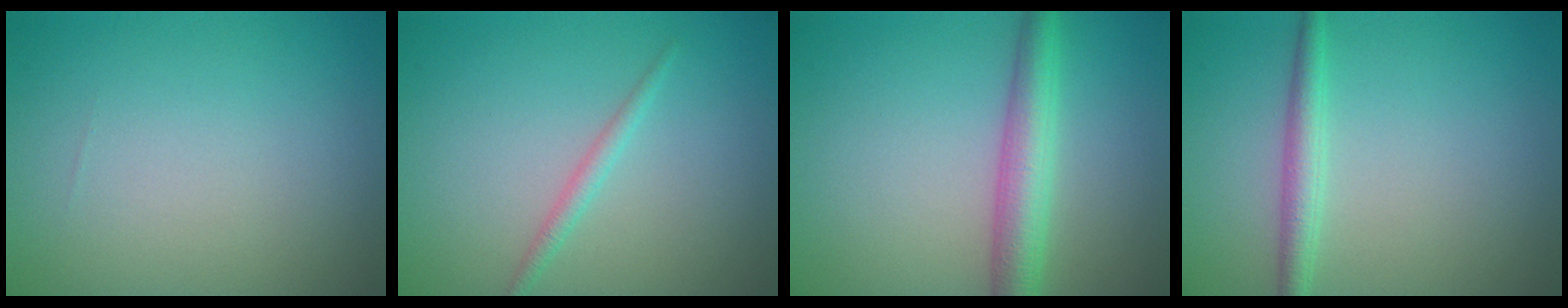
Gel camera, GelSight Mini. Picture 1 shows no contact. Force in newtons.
{"total": 1.3, "press": 1.3, "slide": 0.0}
{"total": 4.1, "press": 4.1, "slide": 0.1}
{"total": 2.2, "press": 2.2, "slide": 0.1}